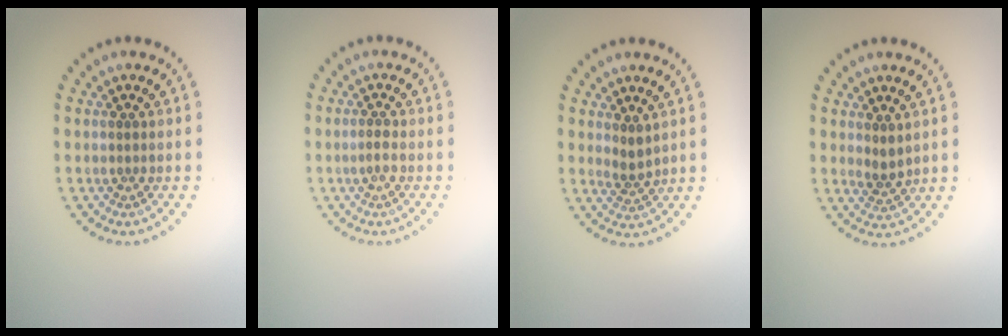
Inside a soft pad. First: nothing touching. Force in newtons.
{"total": 1.0, "press": 0.9, "slide": 0.5}
{"total": 1.6, "press": 1.3, "slide": 0.9}
{"total": 1.5, "press": 1.3, "slide": 0.8}